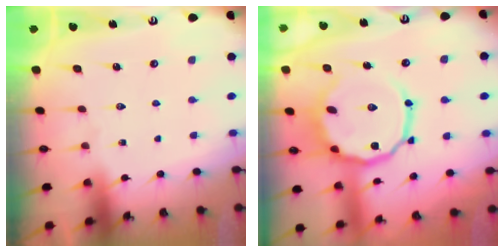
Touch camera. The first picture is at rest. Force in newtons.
{"total": 12.7, "press": 12.5, "slide": 2.1}